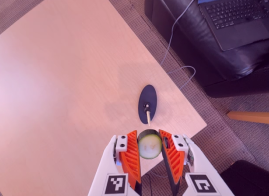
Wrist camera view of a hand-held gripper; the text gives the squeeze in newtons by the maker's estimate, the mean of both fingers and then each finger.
{"total": 11.9, "left": 12.0, "right": 11.8}